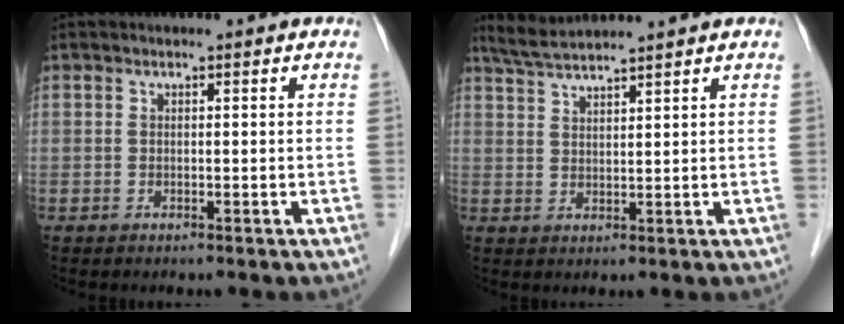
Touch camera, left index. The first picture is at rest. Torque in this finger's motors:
{"motor_torque": [0.39, -0.45, 0.06, 0.02]}